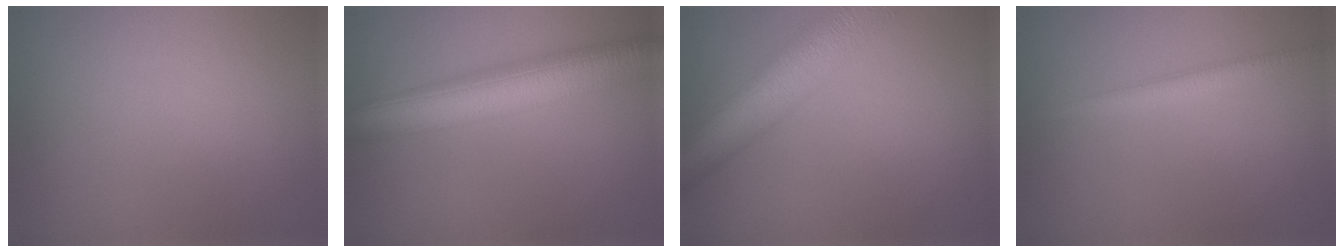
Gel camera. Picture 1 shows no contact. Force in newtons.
{"total": 8.5, "press": 8.4, "slide": 0.4}
{"total": 8.9, "press": 8.9, "slide": 0.4}
{"total": 2.1, "press": 2.1, "slide": 0.0}